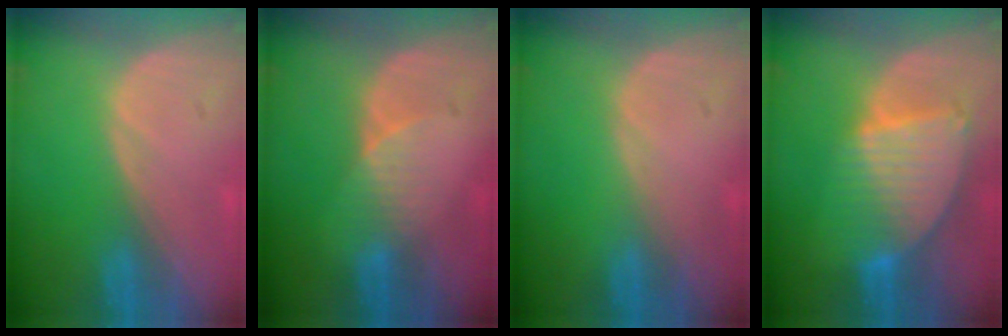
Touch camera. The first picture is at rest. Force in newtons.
{"total": 3.2, "press": 2.8, "slide": 1.4}
{"total": 0.0}
{"total": 8.7, "press": 7.5, "slide": 4.3}